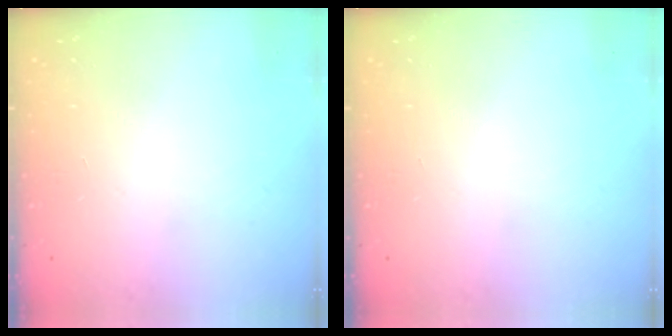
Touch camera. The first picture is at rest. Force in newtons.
{"total": 0.0}